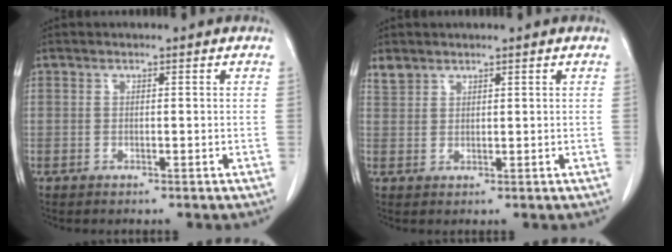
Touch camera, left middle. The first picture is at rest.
{"total": 2.1, "force": [1.9, 0.7, 0.1], "torque": [-0.004, 0.007, 0.042]}